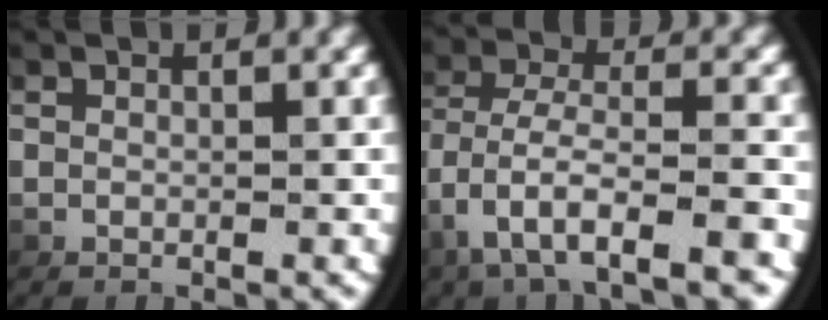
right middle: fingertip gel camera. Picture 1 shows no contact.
{"total": 4.6, "force": [-1.7, 1.8, 3.9], "torque": [-0.096, -0.026, -0.010]}